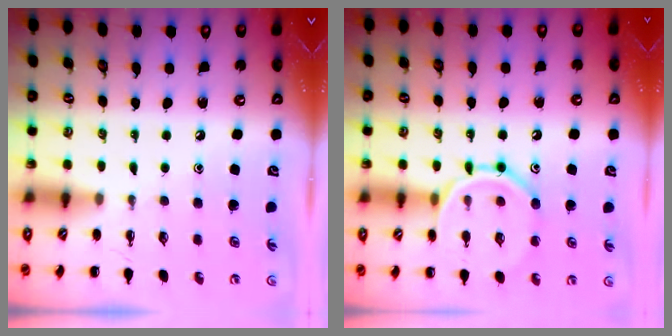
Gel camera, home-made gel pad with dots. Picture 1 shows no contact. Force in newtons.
{"total": 13.2, "press": 13.2, "slide": 0.9}